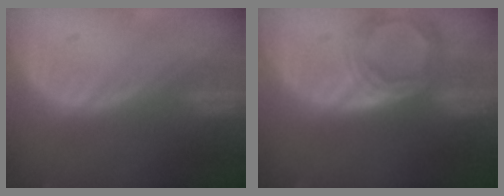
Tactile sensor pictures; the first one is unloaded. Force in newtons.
{"total": 6.9, "press": 6.3, "slide": 2.6}